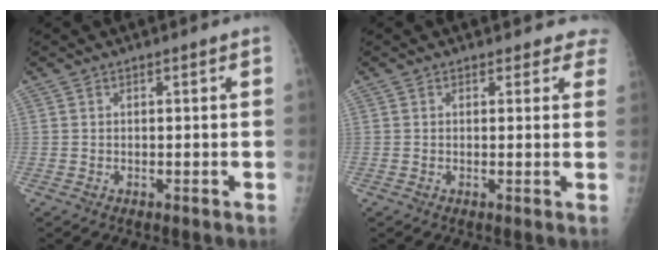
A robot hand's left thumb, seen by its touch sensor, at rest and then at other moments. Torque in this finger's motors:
{"motor_torque": [-0.29, 0.22, -0.18, -0.23, 0.00]}